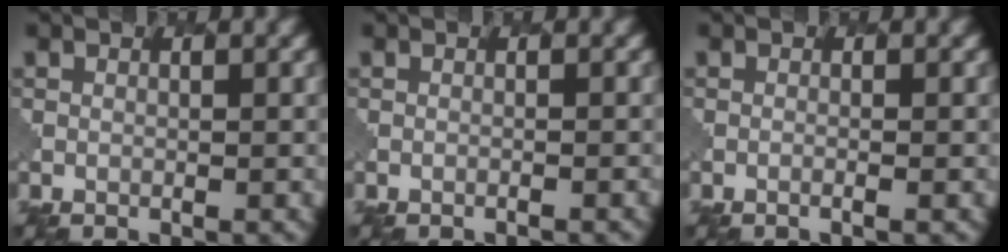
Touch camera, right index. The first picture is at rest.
{"total": 0.6, "force": [-0.5, 0.1, 0.2], "torque": [0.002, -0.002, -0.016]}
{"total": 0.7, "force": [-0.3, 0.2, 0.6], "torque": [-0.006, -0.001, -0.010]}